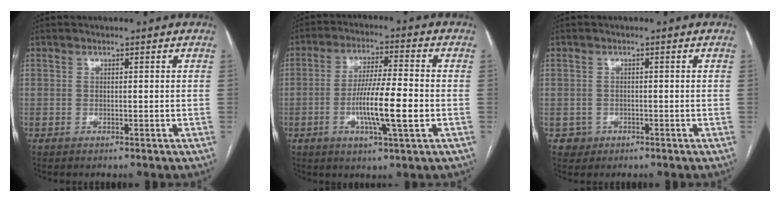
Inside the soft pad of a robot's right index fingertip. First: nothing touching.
{"total": 10.2, "force": [-2.4, 0.7, 9.8], "torque": [-0.178, -0.004, -0.046]}
{"total": 2.1, "force": [-0.8, 1.9, -0.2], "torque": [0.012, 0.011, -0.011]}